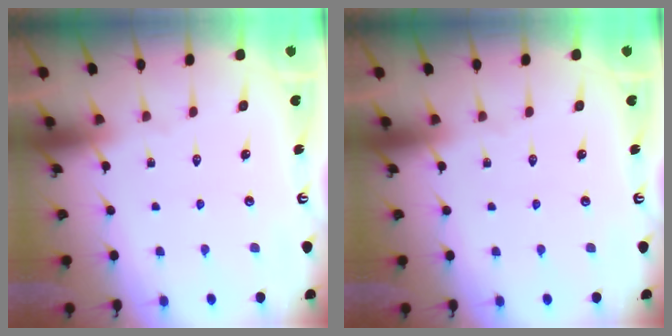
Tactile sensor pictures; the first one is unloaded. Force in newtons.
{"total": 0.0}